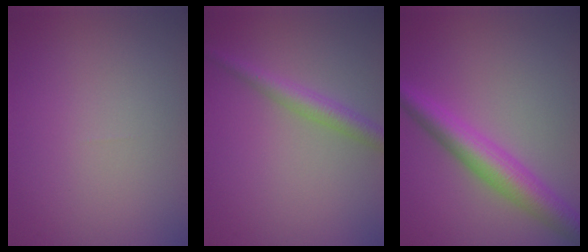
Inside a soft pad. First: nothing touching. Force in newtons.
{"total": 2.6, "press": 2.6, "slide": 0.0}
{"total": 5.3, "press": 5.3, "slide": 0.1}